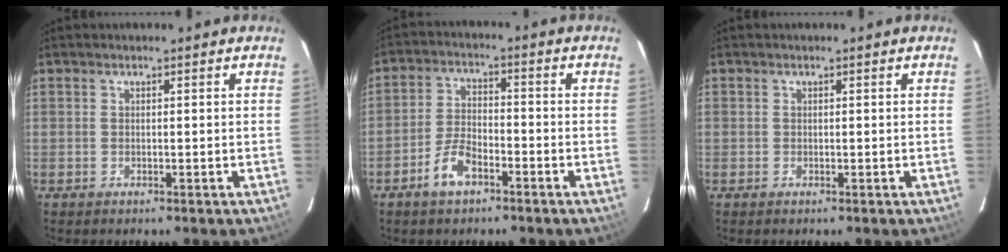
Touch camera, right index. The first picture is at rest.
{"total": 6.4, "force": [-4.1, 2.7, 4.1], "torque": [-0.091, 0.008, -0.076]}
{"total": 0.0}